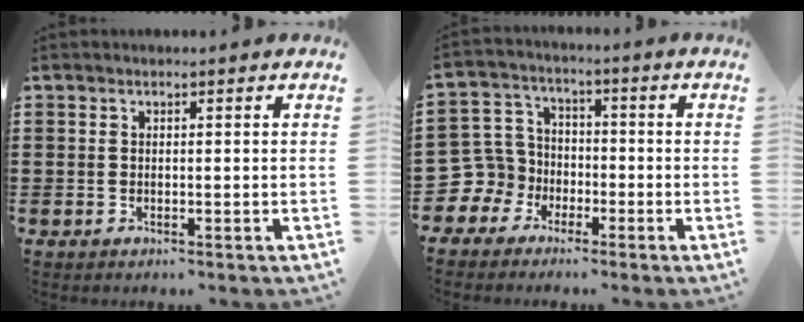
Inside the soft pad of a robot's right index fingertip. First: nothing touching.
{"total": 6.8, "force": [-2.0, 6.5, 0.9], "torque": [-0.085, -0.007, -0.046]}